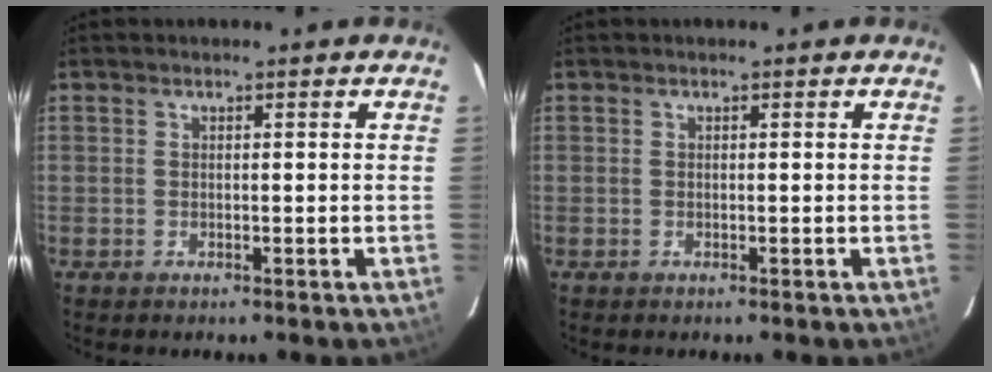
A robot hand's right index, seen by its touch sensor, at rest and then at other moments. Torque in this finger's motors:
{"motor_torque": [-0.05, -0.02, 0.00, 0.01]}